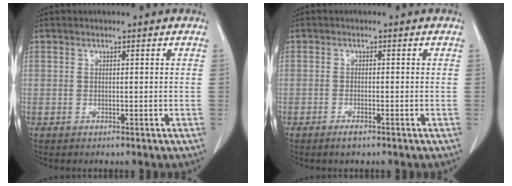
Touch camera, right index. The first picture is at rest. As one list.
[{"total": 1.6, "force": [-1.2, 0.3, 1.0], "torque": [-0.019, -0.002, -0.018]}]